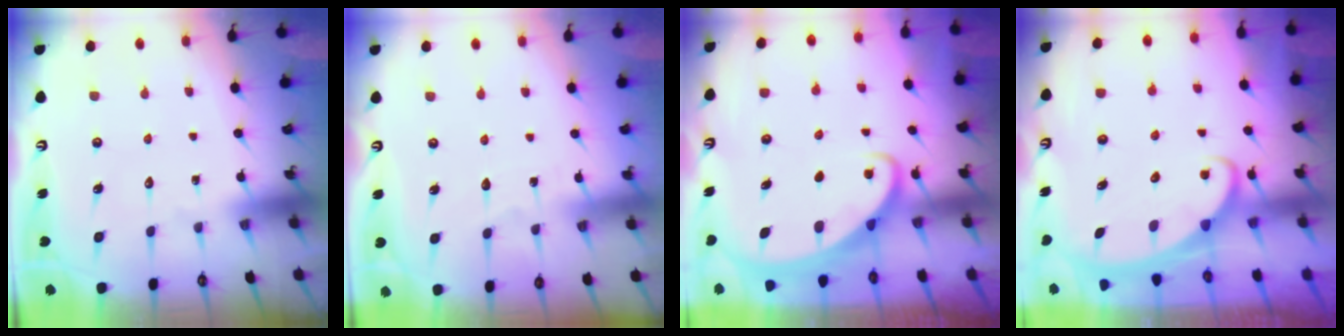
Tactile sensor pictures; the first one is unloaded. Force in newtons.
{"total": 2.7, "press": 2.7, "slide": 0.3}
{"total": 2.1, "press": 2.1, "slide": 0.3}
{"total": 2.7, "press": 2.7, "slide": 0.4}